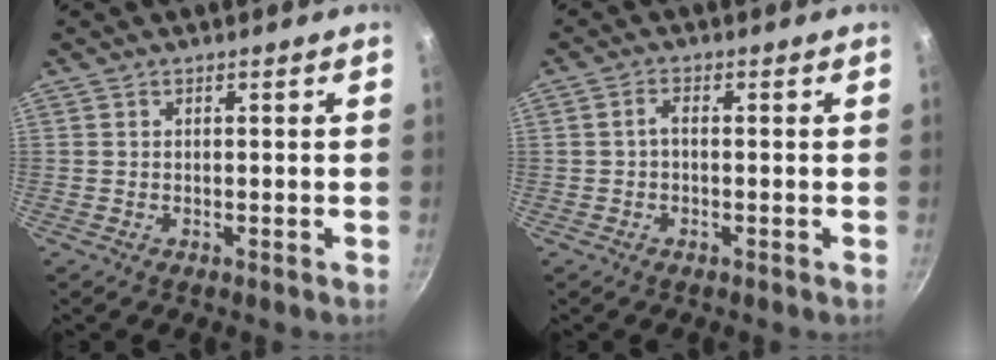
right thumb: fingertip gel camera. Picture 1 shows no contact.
{"total": 2.0, "force": [-0.3, 1.0, 1.7], "torque": [-0.038, 0.011, -0.008]}